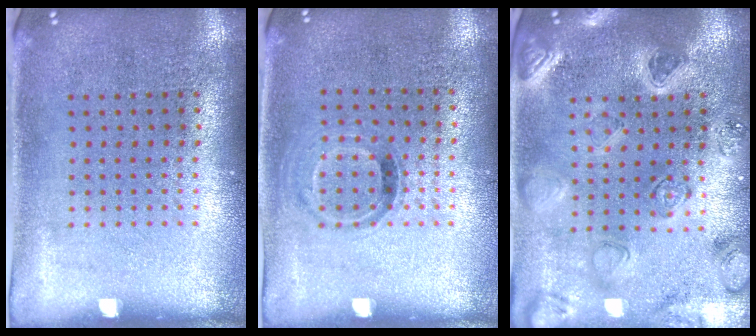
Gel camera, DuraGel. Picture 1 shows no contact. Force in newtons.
{"total": 0.9, "press": 0.7, "slide": 0.6}
{"total": 2.2, "press": 2.2, "slide": 0.4}